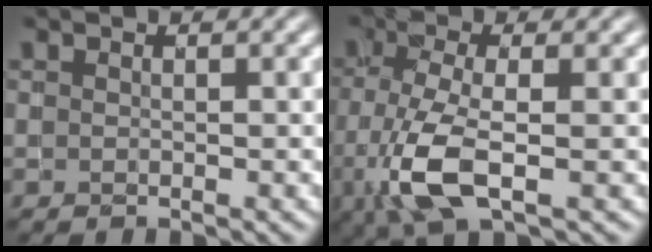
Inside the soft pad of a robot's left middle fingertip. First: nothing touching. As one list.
[{"total": 5.8, "force": [-2.2, 1.9, 5.0], "torque": [-0.117, -0.005, -0.045]}]